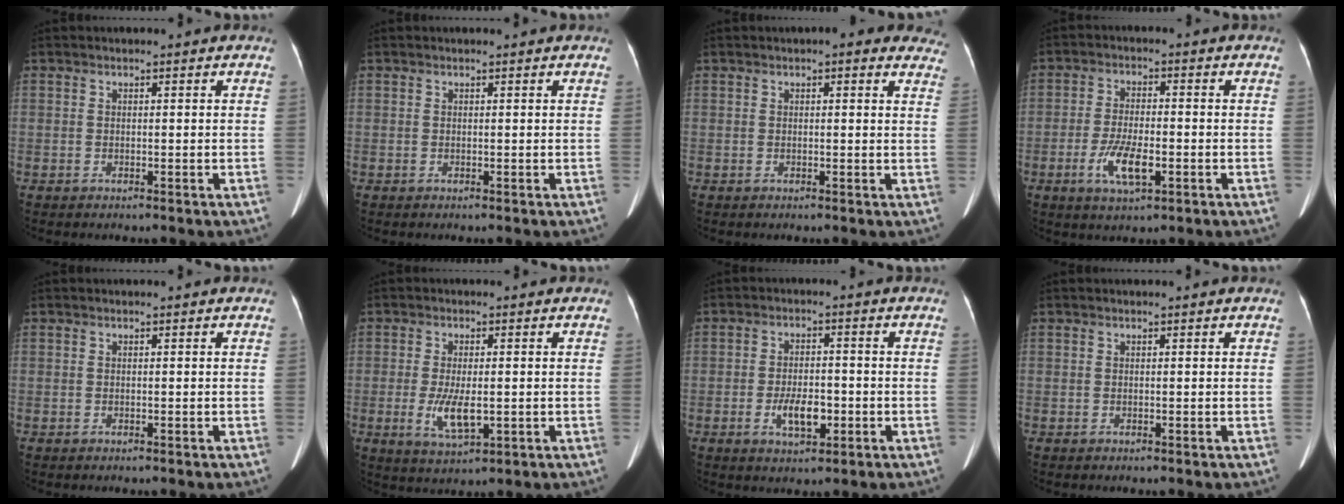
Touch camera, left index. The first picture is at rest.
{"total": 0.6, "force": [0.6, 0.0, 0.1], "torque": [-0.002, 0.003, 0.006]}
{"total": 7.7, "force": [6.2, 2.3, 3.8], "torque": [-0.022, 0.003, 0.047]}
{"total": 6.5, "force": [-2.4, 1.9, 5.7], "torque": [-0.117, -0.005, -0.040]}
{"total": 0.0}
{"total": 5.5, "force": [-0.9, 1.9, 5.1], "torque": [-0.104, -0.011, -0.009]}
{"total": 5.3, "force": [-1.8, 2.4, 4.4], "torque": [-0.084, 0.000, -0.025]}
{"total": 0.0}